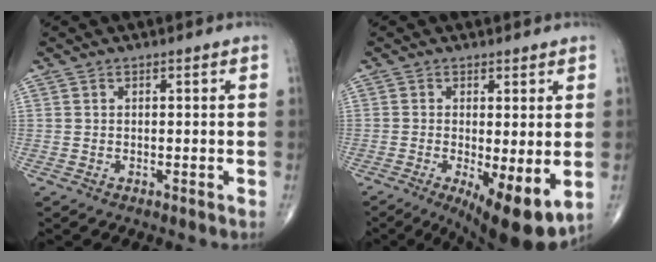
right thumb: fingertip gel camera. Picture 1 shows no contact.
{"total": 10.8, "force": [-2.6, 3.3, 10.0], "torque": [-0.148, -0.024, -0.031]}